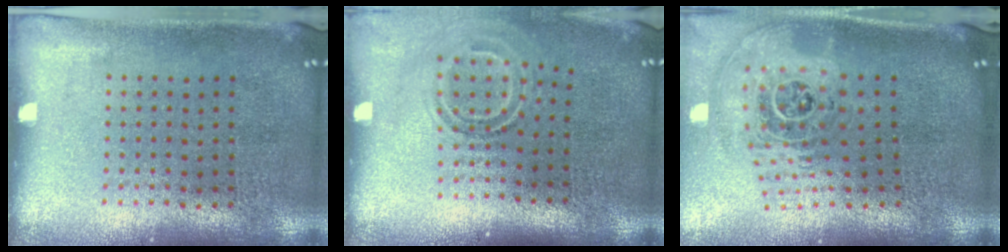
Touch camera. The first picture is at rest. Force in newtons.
{"total": 1.7, "press": 1.1, "slide": 1.2}
{"total": 2.1, "press": 1.6, "slide": 1.4}